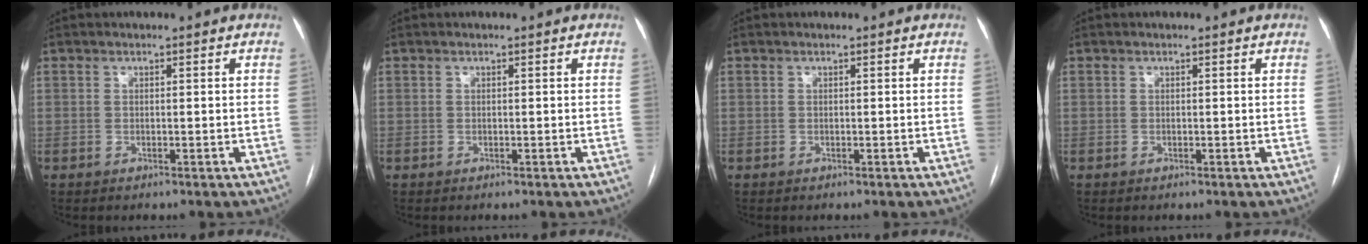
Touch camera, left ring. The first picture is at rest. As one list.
[{"total": 0.0}, {"total": 0.0}, {"total": 0.0}]